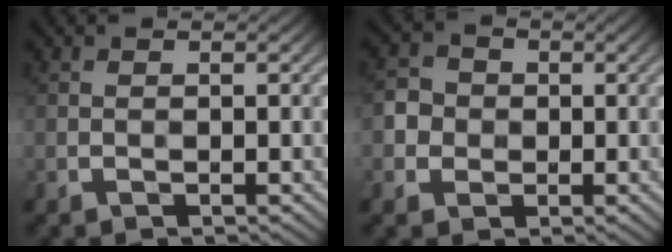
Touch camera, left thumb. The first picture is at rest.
{"total": 3.2, "force": [-0.3, 3.1, 0.5], "torque": [-0.009, -0.001, -0.012]}